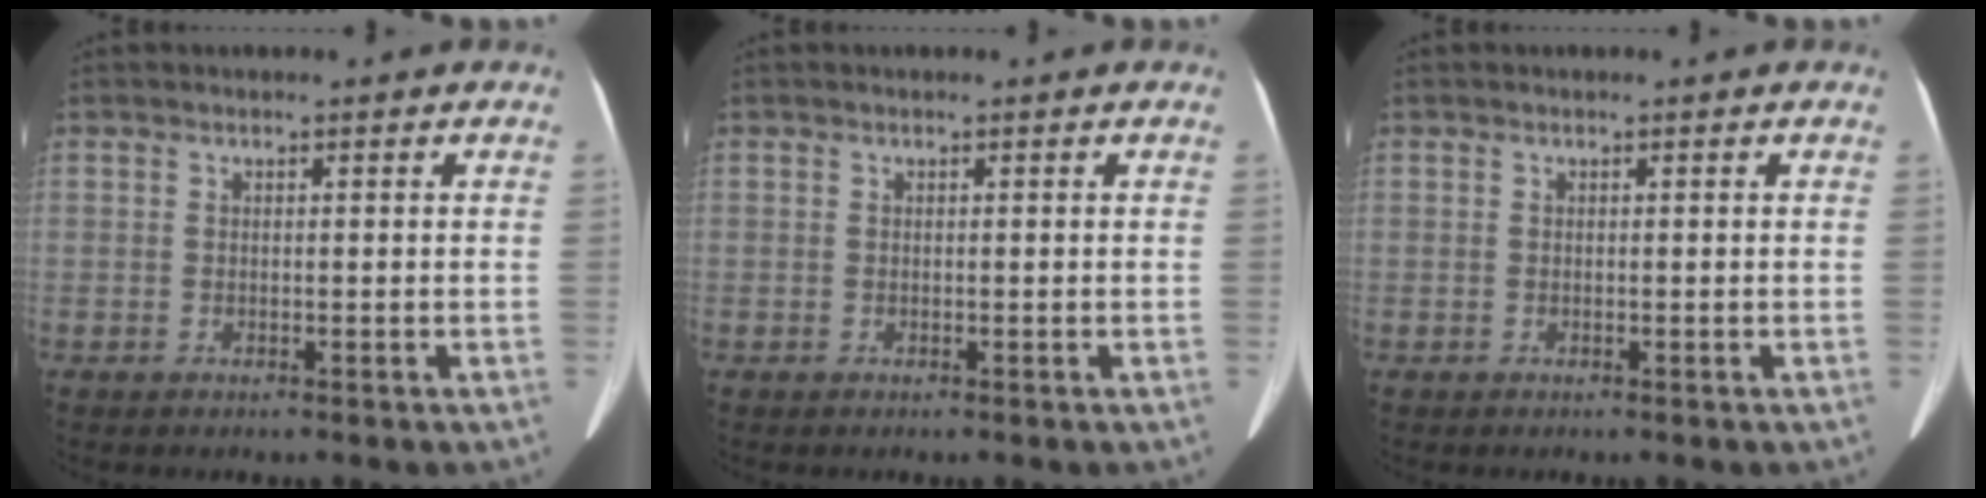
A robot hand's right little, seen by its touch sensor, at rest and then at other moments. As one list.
[{"total": 0.0}, {"total": 0.0}]